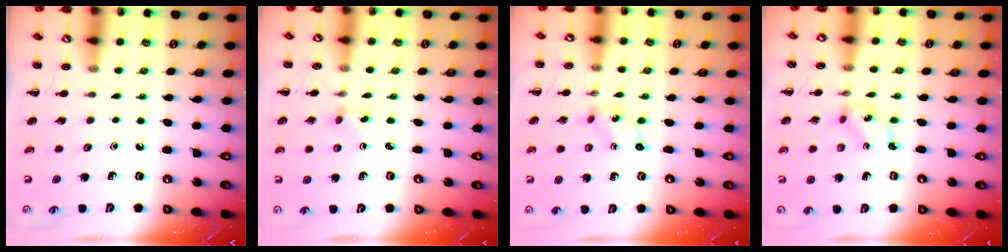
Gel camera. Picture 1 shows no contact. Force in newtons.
{"total": 1.9, "press": 1.6, "slide": 0.9}
{"total": 1.7, "press": 1.6, "slide": 0.6}
{"total": 2.5, "press": 2.5, "slide": 0.6}